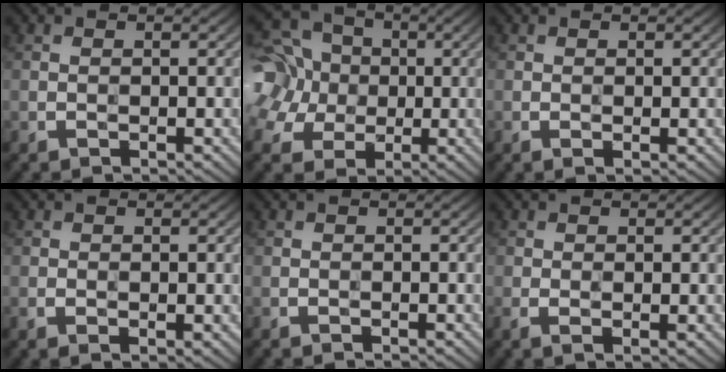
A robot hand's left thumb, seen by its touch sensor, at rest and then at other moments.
{"total": 12.8, "force": [1.2, 11.0, 6.5], "torque": [-0.195, 0.030, -0.014]}
{"total": 0.6, "force": [0.0, 0.2, 0.6], "torque": [-0.011, -0.004, 0.000]}
{"total": 1.8, "force": [-0.2, 0.9, 1.6], "torque": [-0.027, -0.008, 0.000]}
{"total": 0.0}
{"total": 2.0, "force": [0.0, 0.8, 1.8], "torque": [-0.038, -0.007, 0.001]}